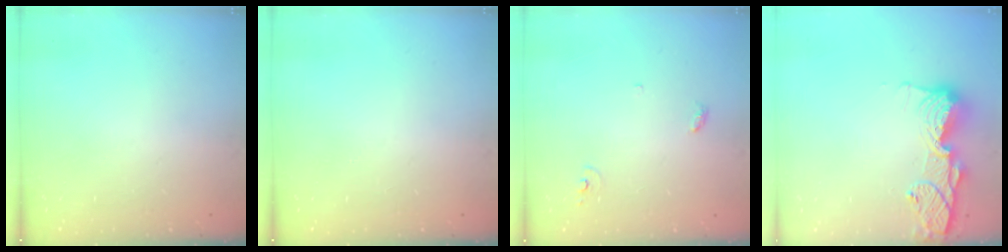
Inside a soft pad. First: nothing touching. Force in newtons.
{"total": 0.0}
{"total": 3.4, "press": 3.4, "slide": 0.2}
{"total": 14.3, "press": 14.2, "slide": 1.3}